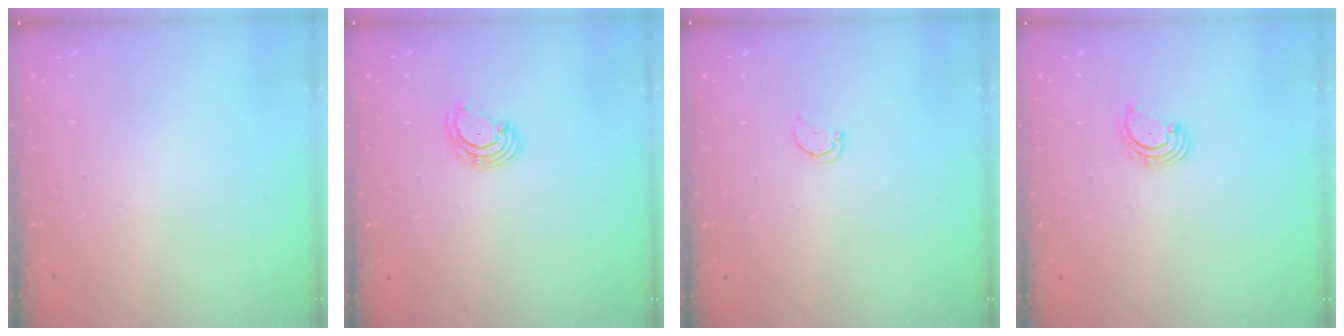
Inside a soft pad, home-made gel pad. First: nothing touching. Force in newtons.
{"total": 2.7, "press": 2.7, "slide": 0.6}
{"total": 1.7, "press": 1.7, "slide": 0.2}
{"total": 1.9, "press": 1.8, "slide": 0.2}